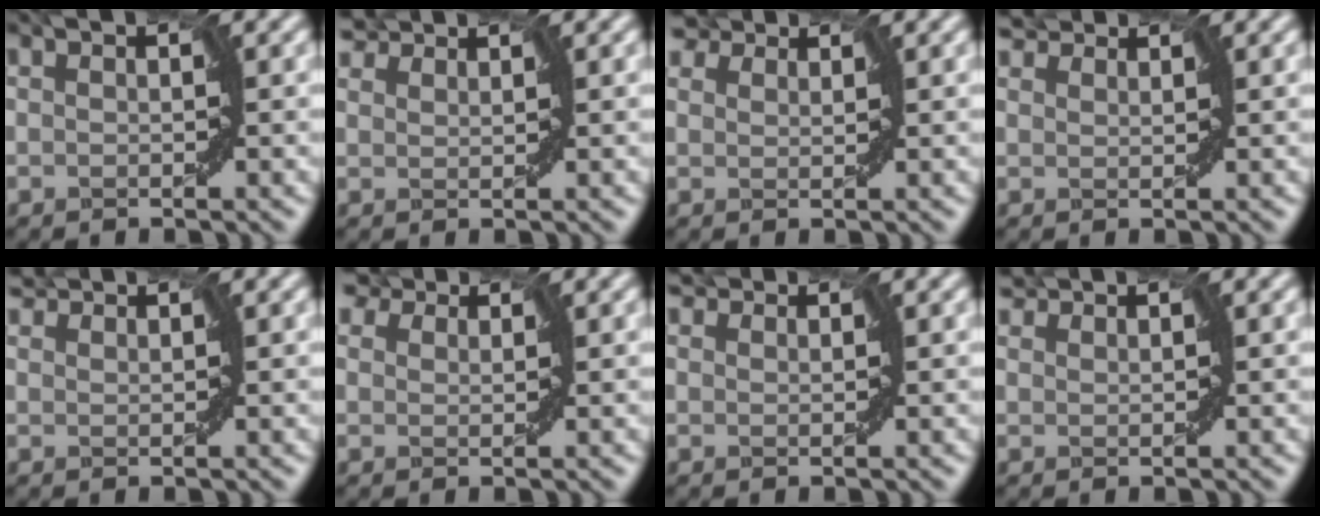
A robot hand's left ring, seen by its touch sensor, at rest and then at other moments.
{"total": 2.8, "force": [2.6, 0.7, 0.6], "torque": [-0.017, 0.010, 0.044]}
{"total": 3.8, "force": [3.2, 1.7, 1.3], "torque": [-0.034, 0.005, 0.050]}
{"total": 2.8, "force": [2.6, 0.7, 0.7], "torque": [-0.015, 0.008, 0.039]}
{"total": 2.2, "force": [2.2, 0.2, 0.4], "torque": [-0.009, 0.008, 0.038]}
{"total": 4.8, "force": [3.9, 2.2, 1.8], "torque": [-0.049, 0.009, 0.060]}
{"total": 2.0, "force": [1.9, 0.5, 0.4], "torque": [-0.009, 0.005, 0.030]}
{"total": 2.1, "force": [2.0, 0.2, 0.4], "torque": [-0.008, 0.007, 0.038]}